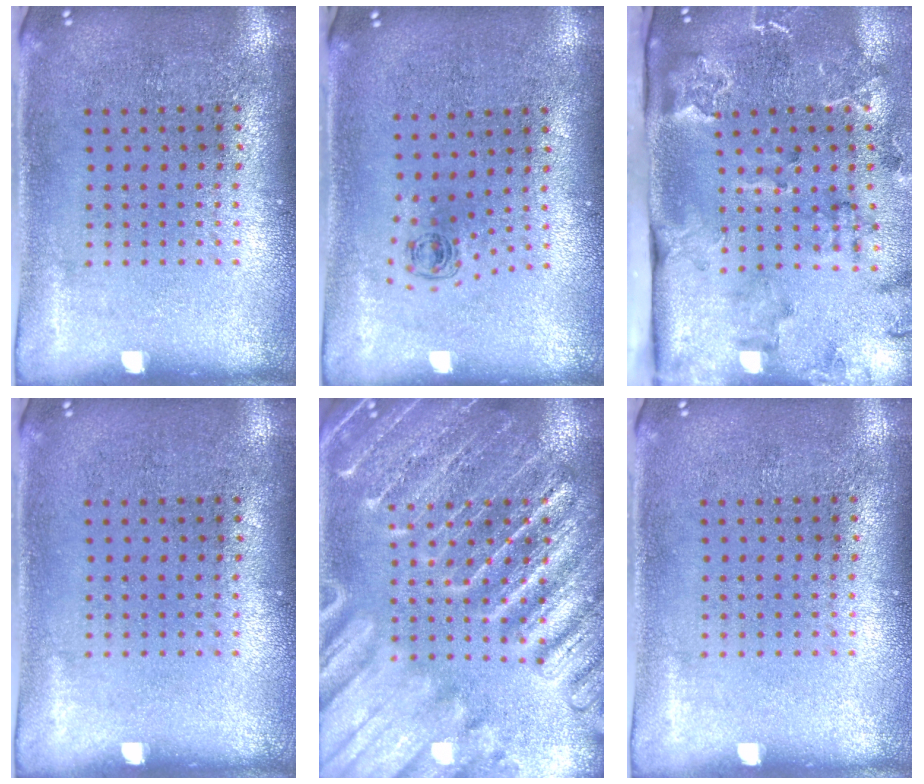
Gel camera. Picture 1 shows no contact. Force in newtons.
{"total": 0.5, "press": 0.3, "slide": 0.4}
{"total": 2.5, "press": 2.3, "slide": 0.9}
{"total": 0.0}
{"total": 6.0, "press": 6.0, "slide": 0.9}
{"total": 0.0}